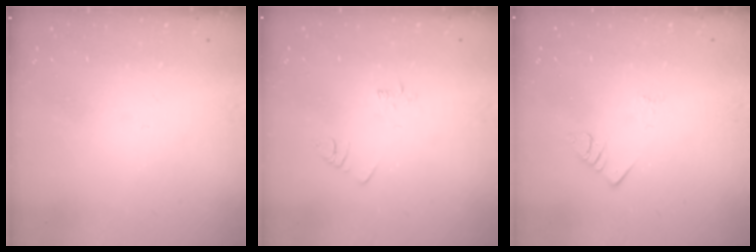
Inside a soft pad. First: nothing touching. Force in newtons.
{"total": 2.1, "press": 2.1, "slide": 0.4}
{"total": 3.1, "press": 3.1, "slide": 0.4}